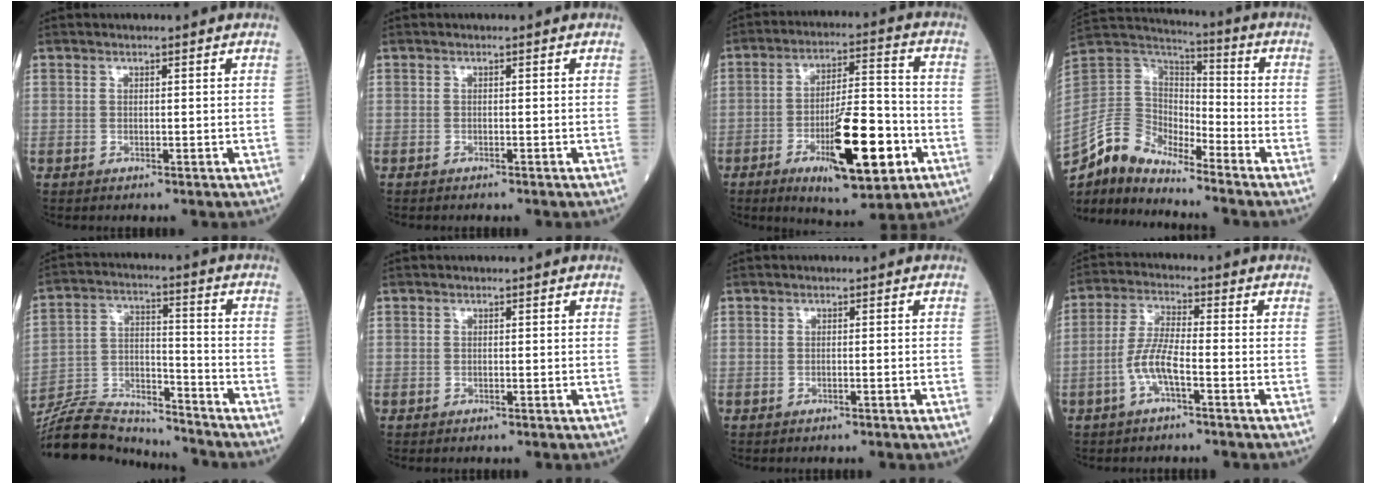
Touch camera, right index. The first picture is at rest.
{"total": 0.7, "force": [-0.6, 0.0, 0.4], "torque": [-0.004, 0.001, -0.008]}
{"total": 15.1, "force": [-5.8, 3.2, 13.6], "torque": [-0.225, -0.008, -0.084]}
{"total": 10.5, "force": [-9.7, 2.9, 2.5], "torque": [-0.074, 0.043, -0.195]}
{"total": 15.0, "force": [-14.7, 1.9, 2.2], "torque": [-0.050, 0.031, -0.254]}
{"total": 0.0}
{"total": 1.1, "force": [-0.7, -0.4, 0.7], "torque": [-0.017, 0.004, -0.008]}
{"total": 6.0, "force": [-2.5, 0.9, 5.4], "torque": [-0.118, 0.007, -0.049]}